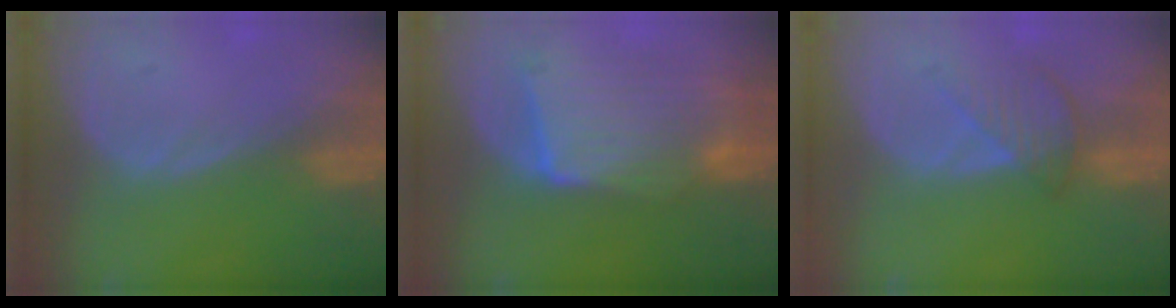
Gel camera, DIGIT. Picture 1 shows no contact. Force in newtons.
{"total": 9.6, "press": 8.7, "slide": 4.1}
{"total": 4.3, "press": 4.0, "slide": 1.6}